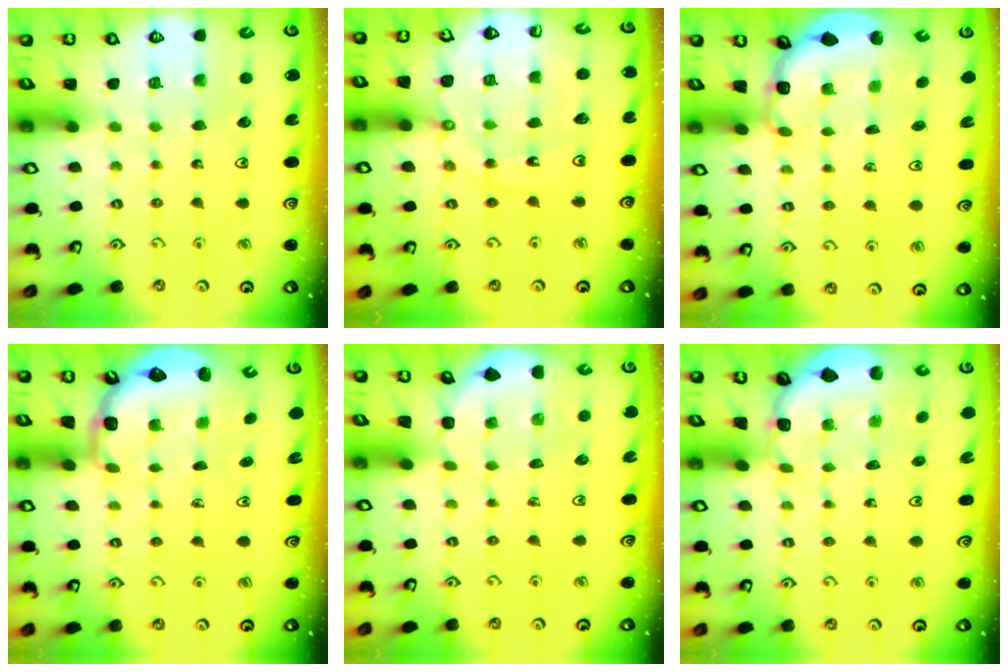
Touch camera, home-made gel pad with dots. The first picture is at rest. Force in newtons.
{"total": 12.9, "press": 12.8, "slide": 1.6}
{"total": 2.7, "press": 2.4, "slide": 1.4}
{"total": 2.5, "press": 2.1, "slide": 1.3}
{"total": 1.8, "press": 1.7, "slide": 0.0}
{"total": 1.4, "press": 1.3, "slide": 0.3}